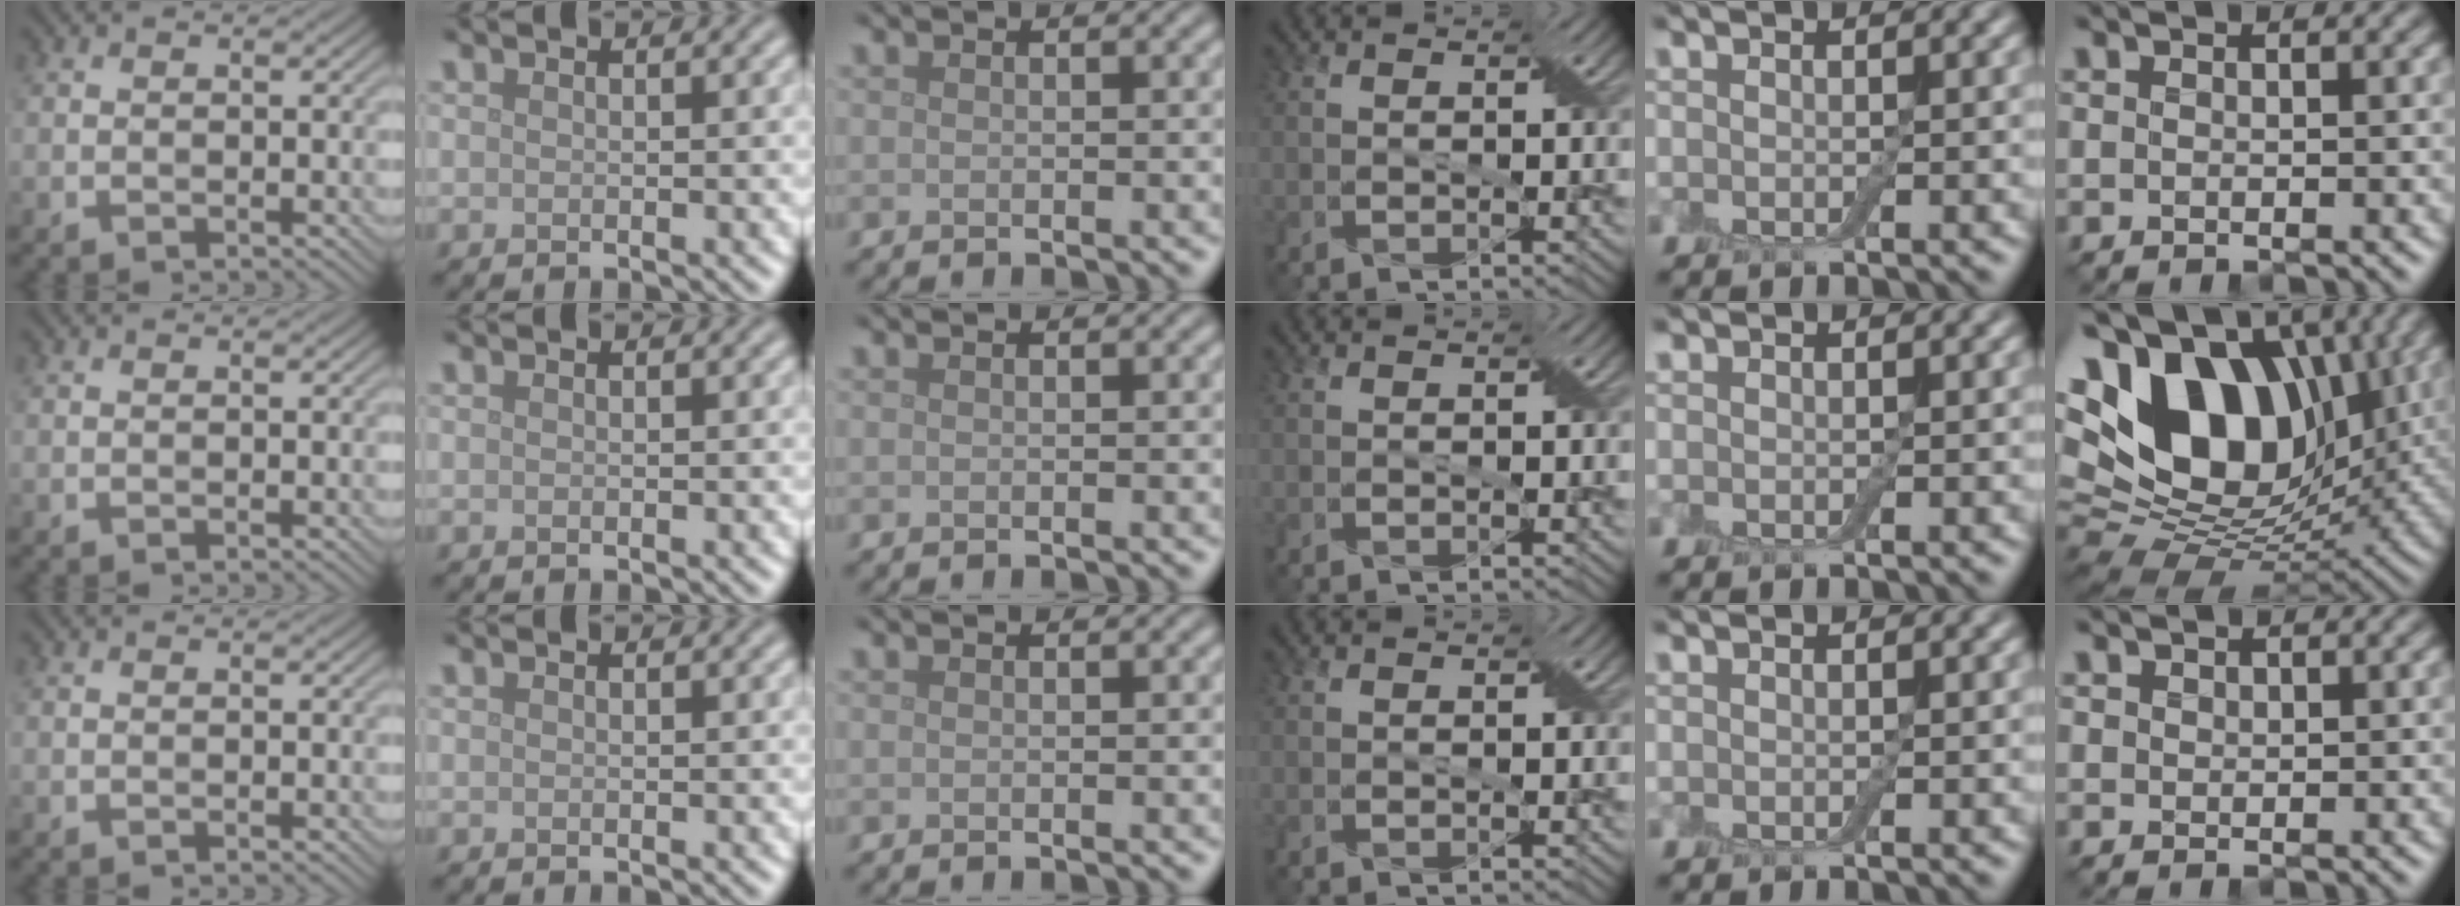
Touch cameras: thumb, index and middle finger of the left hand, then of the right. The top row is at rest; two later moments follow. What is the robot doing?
{"motion": "extract", "object": "drawer"}